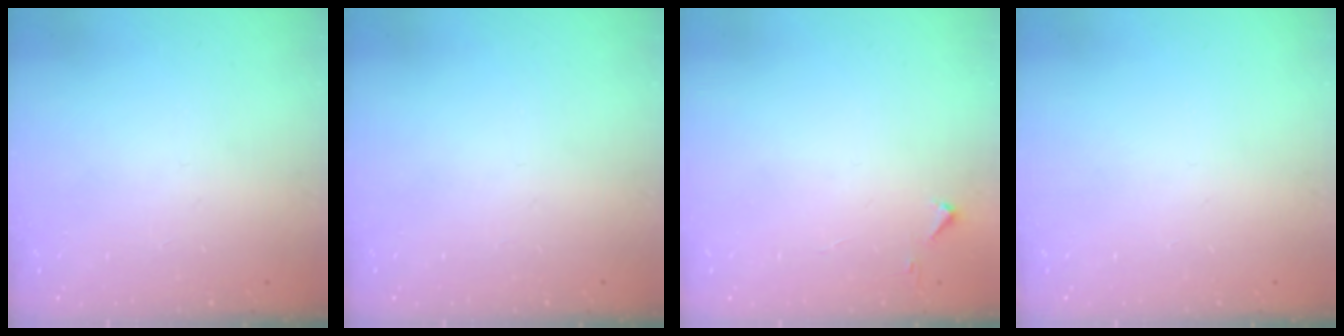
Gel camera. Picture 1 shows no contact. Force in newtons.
{"total": 0.0}
{"total": 2.8, "press": 2.8, "slide": 0.4}
{"total": 0.0}